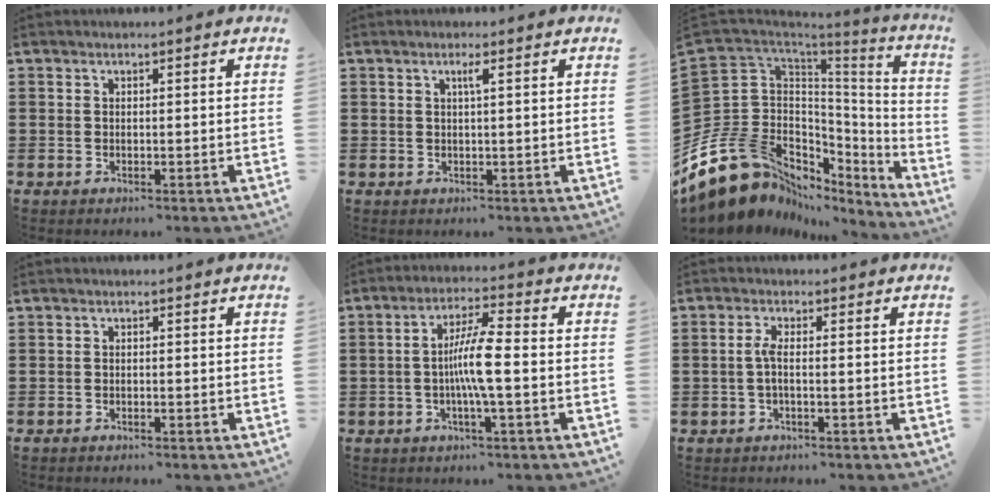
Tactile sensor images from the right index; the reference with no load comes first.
{"total": 1.3, "force": [0.5, -0.2, 1.2], "torque": [-0.023, -0.002, 0.006]}
{"total": 16.6, "force": [-7.3, 12.8, 7.6], "torque": [-0.214, -0.012, -0.119]}
{"total": 0.5, "force": [-0.5, 0.0, 0.0], "torque": [-0.001, -0.001, -0.011]}
{"total": 7.1, "force": [-1.1, 0.6, 7.0], "torque": [-0.138, -0.005, -0.028]}
{"total": 2.4, "force": [-0.5, 0.3, 2.3], "torque": [-0.060, -0.006, -0.016]}